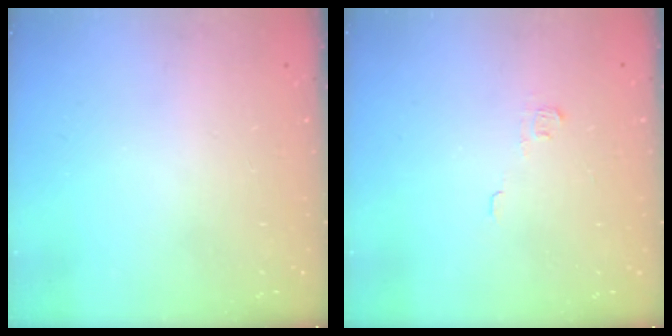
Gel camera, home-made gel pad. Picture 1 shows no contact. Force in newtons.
{"total": 2.8, "press": 2.8, "slide": 0.4}